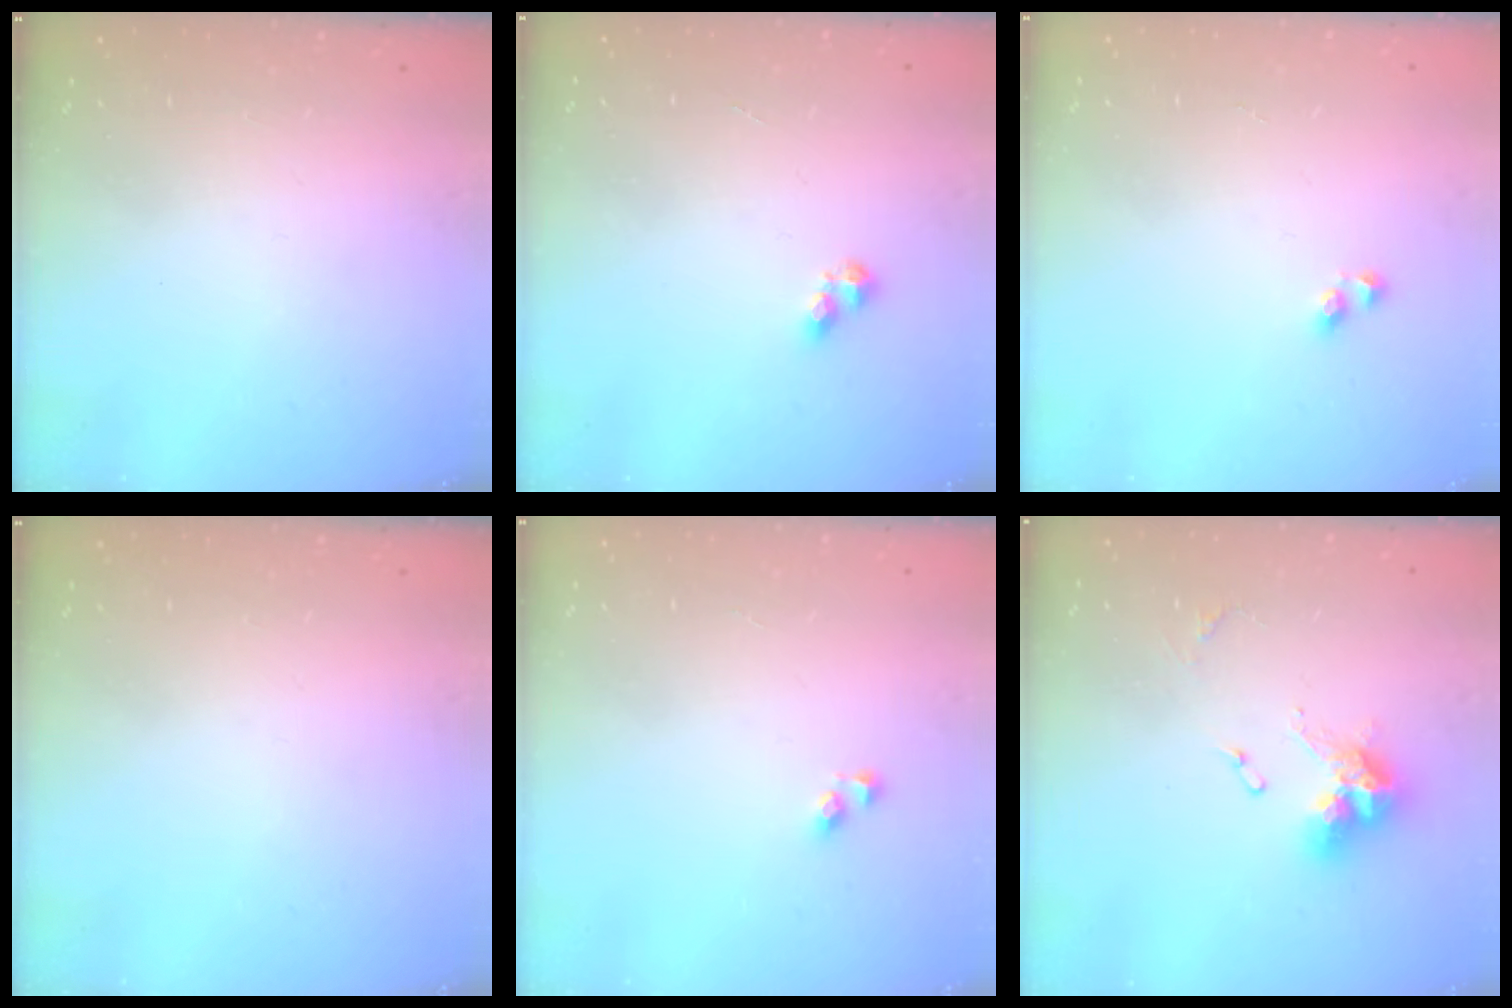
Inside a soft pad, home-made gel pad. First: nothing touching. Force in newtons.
{"total": 3.0, "press": 2.9, "slide": 0.5}
{"total": 2.7, "press": 2.6, "slide": 0.6}
{"total": 0.0}
{"total": 4.0, "press": 4.0, "slide": 0.4}
{"total": 11.5, "press": 11.4, "slide": 1.4}